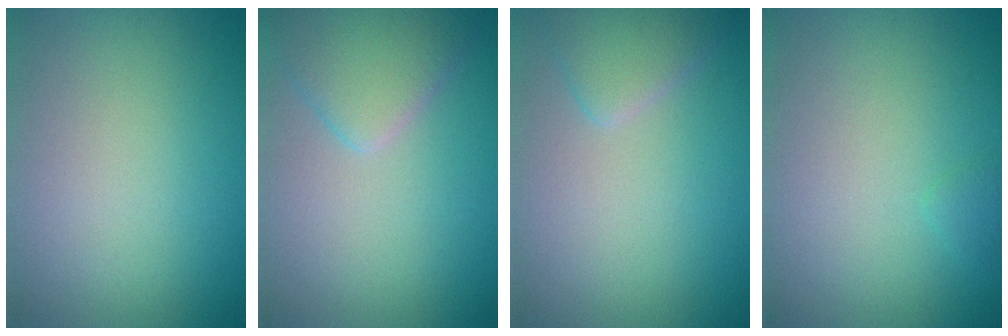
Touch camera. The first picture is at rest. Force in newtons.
{"total": 3.7, "press": 3.7, "slide": 0.3}
{"total": 2.5, "press": 2.5, "slide": 0.2}
{"total": 0.7, "press": 0.7, "slide": 0.0}